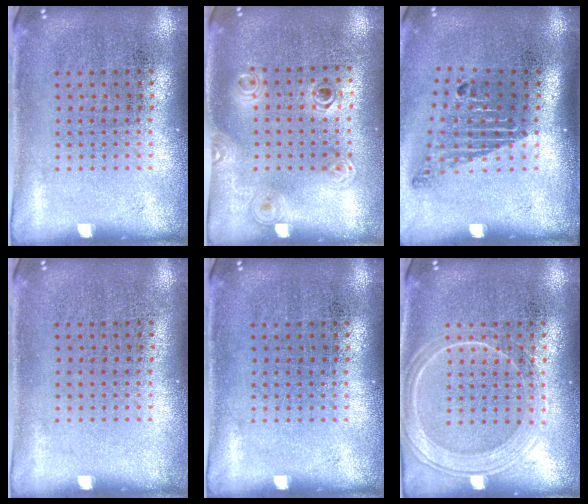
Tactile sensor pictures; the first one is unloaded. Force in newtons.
{"total": 1.2, "press": 1.1, "slide": 0.5}
{"total": 1.8, "press": 1.2, "slide": 1.3}
{"total": 0.0}
{"total": 0.0}
{"total": 2.4, "press": 2.4, "slide": 0.4}